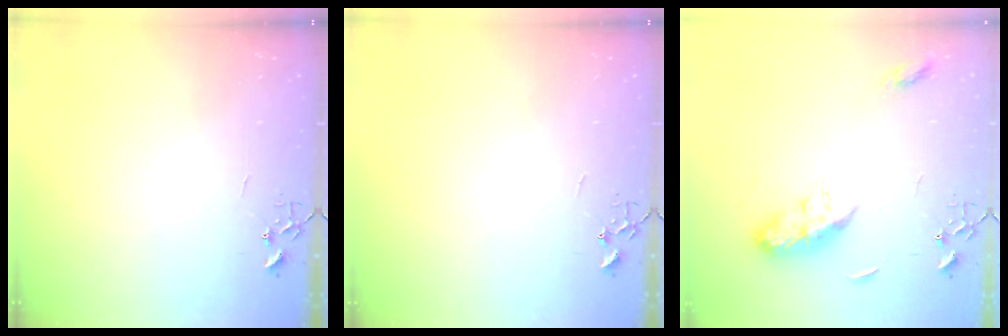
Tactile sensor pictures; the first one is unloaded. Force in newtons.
{"total": 0.0}
{"total": 9.7, "press": 9.7, "slide": 0.1}